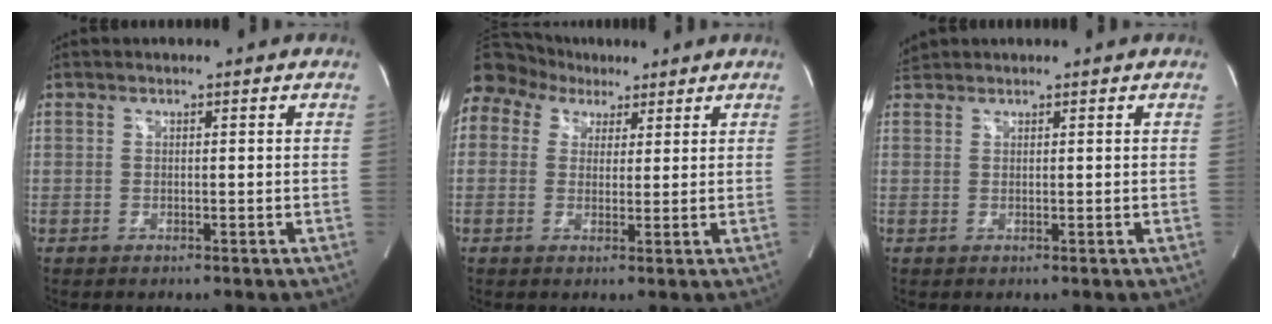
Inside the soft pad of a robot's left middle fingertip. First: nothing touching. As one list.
[{"total": 15.6, "force": [8.9, 11.7, 5.2], "torque": [-0.175, 0.083, 0.172]}, {"total": 1.3, "force": [1.3, 0.2, -0.2], "torque": [-0.007, 0.013, 0.030]}]